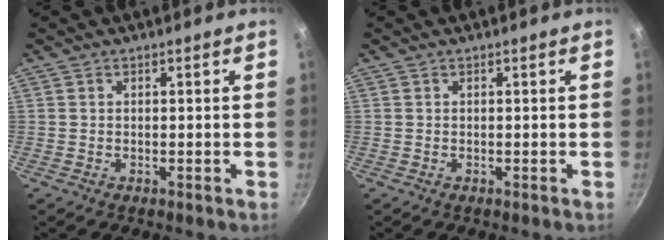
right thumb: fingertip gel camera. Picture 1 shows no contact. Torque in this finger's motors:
{"motor_torque": [0.00, 0.00, 0.00, 0.00, 0.00]}